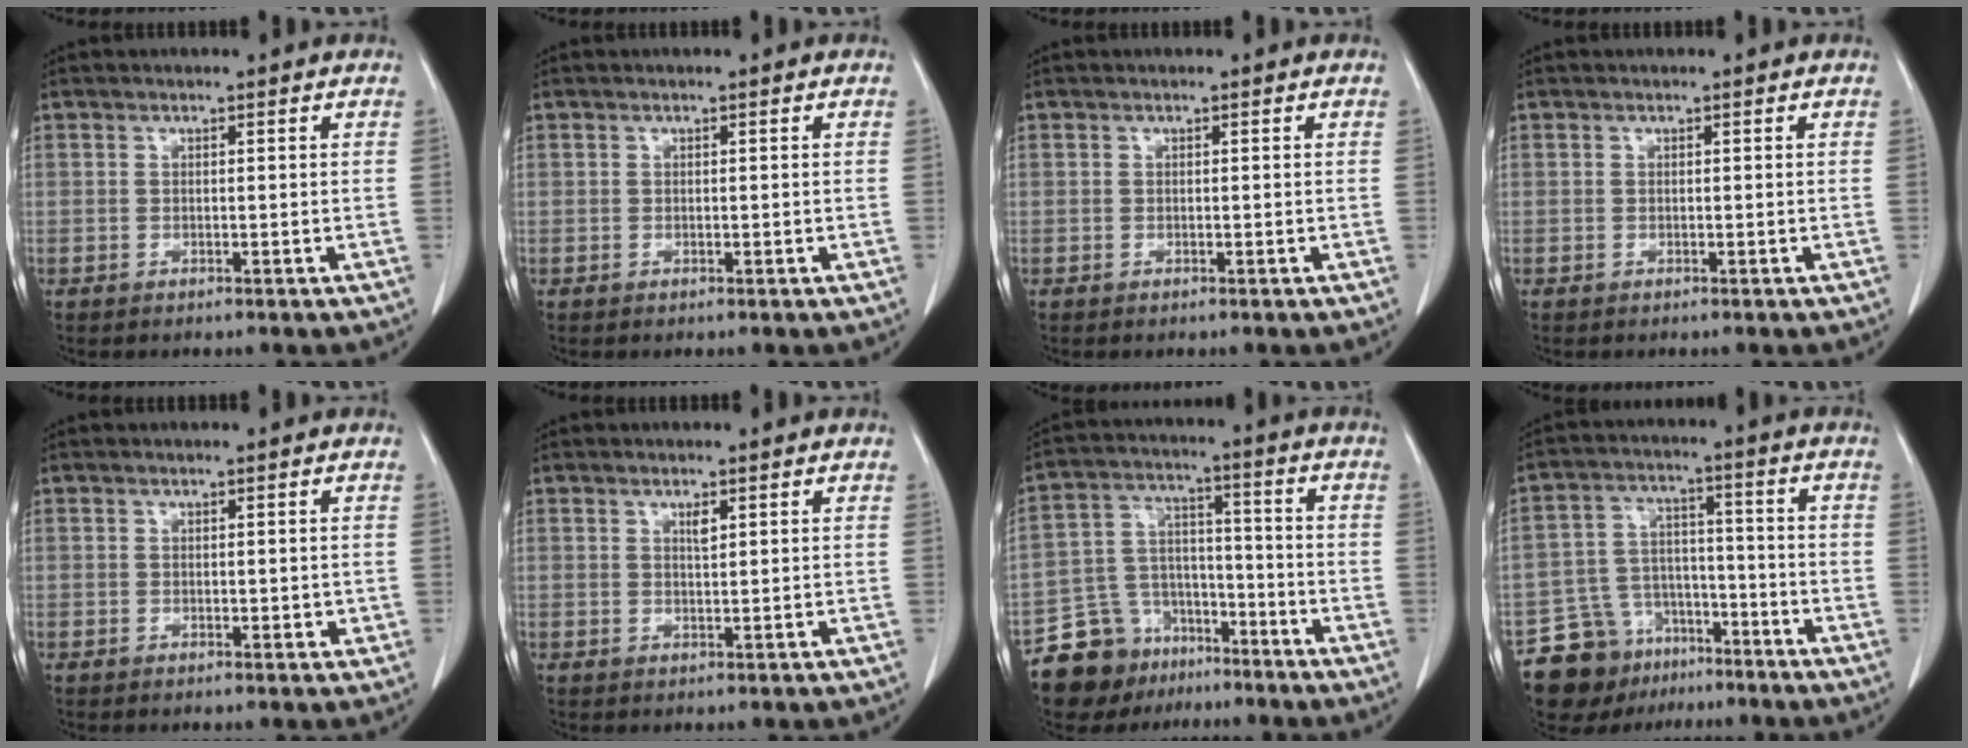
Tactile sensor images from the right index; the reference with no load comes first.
{"total": 0.0}
{"total": 0.0}
{"total": 0.0}
{"total": 1.4, "force": [0.0, 0.9, 1.2], "torque": [-0.013, -0.001, 0.005]}
{"total": 1.4, "force": [0.7, 0.3, 1.1], "torque": [-0.021, -0.002, 0.013]}
{"total": 11.4, "force": [-8.5, 7.4, 2.0], "torque": [-0.043, 0.049, -0.142]}
{"total": 11.1, "force": [-8.0, 7.3, 2.6], "torque": [-0.053, 0.040, -0.128]}